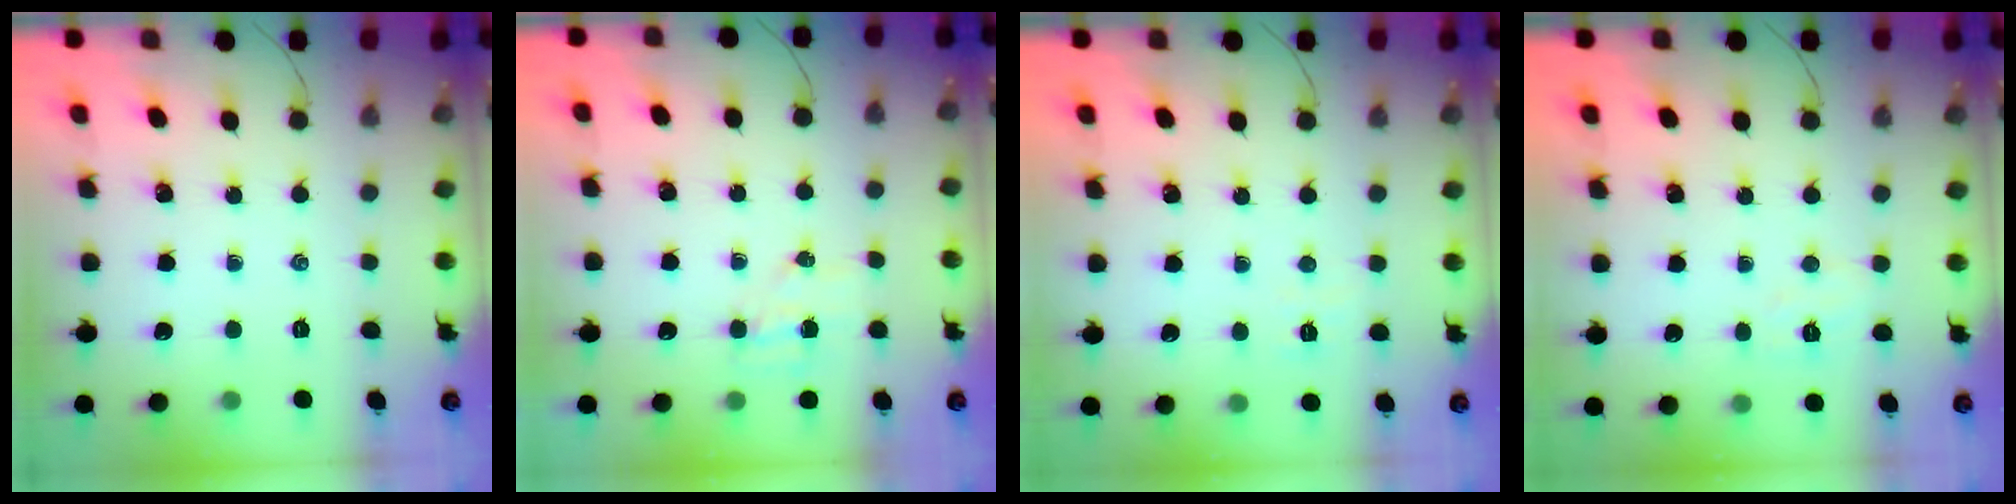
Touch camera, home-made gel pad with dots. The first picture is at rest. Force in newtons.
{"total": 5.6, "press": 5.5, "slide": 1.2}
{"total": 2.4, "press": 2.3, "slide": 0.8}
{"total": 4.0, "press": 3.9, "slide": 0.8}